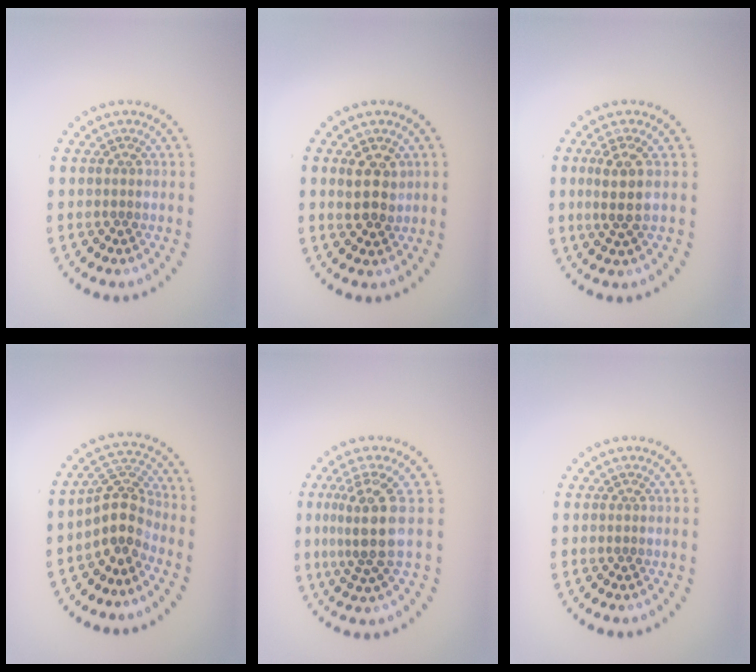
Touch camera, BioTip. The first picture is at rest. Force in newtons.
{"total": 2.6, "press": 2.6, "slide": 0.7}
{"total": 2.5, "press": 2.1, "slide": 1.3}
{"total": 3.7, "press": 3.0, "slide": 2.0}
{"total": 4.0, "press": 3.2, "slide": 2.5}
{"total": 0.0}